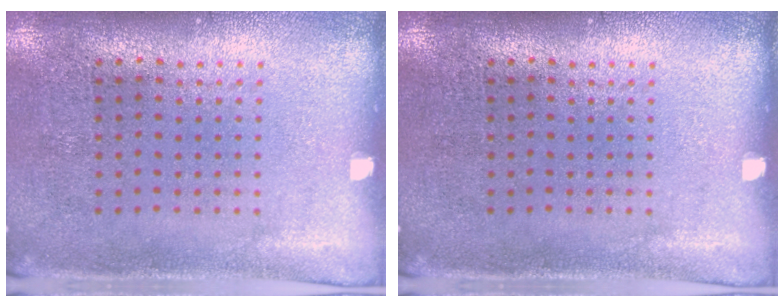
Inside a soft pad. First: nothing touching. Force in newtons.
{"total": 0.0}